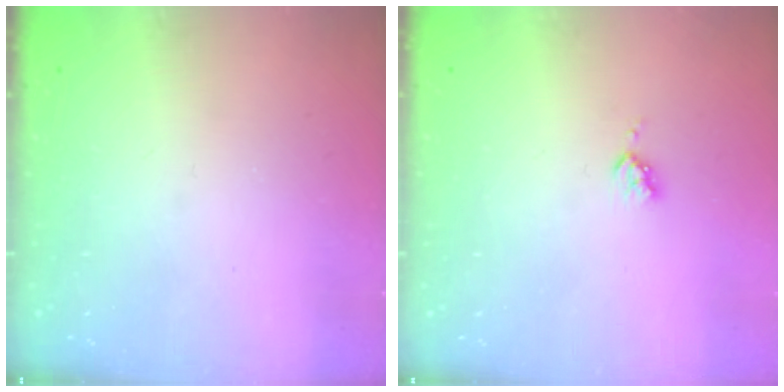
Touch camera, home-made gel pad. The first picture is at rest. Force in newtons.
{"total": 3.2, "press": 3.2, "slide": 0.4}